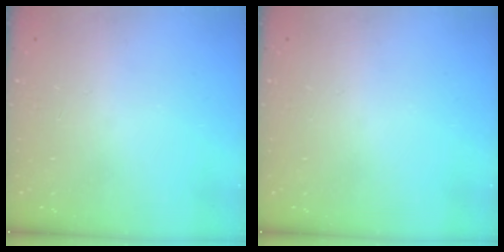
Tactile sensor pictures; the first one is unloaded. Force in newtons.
{"total": 0.0}